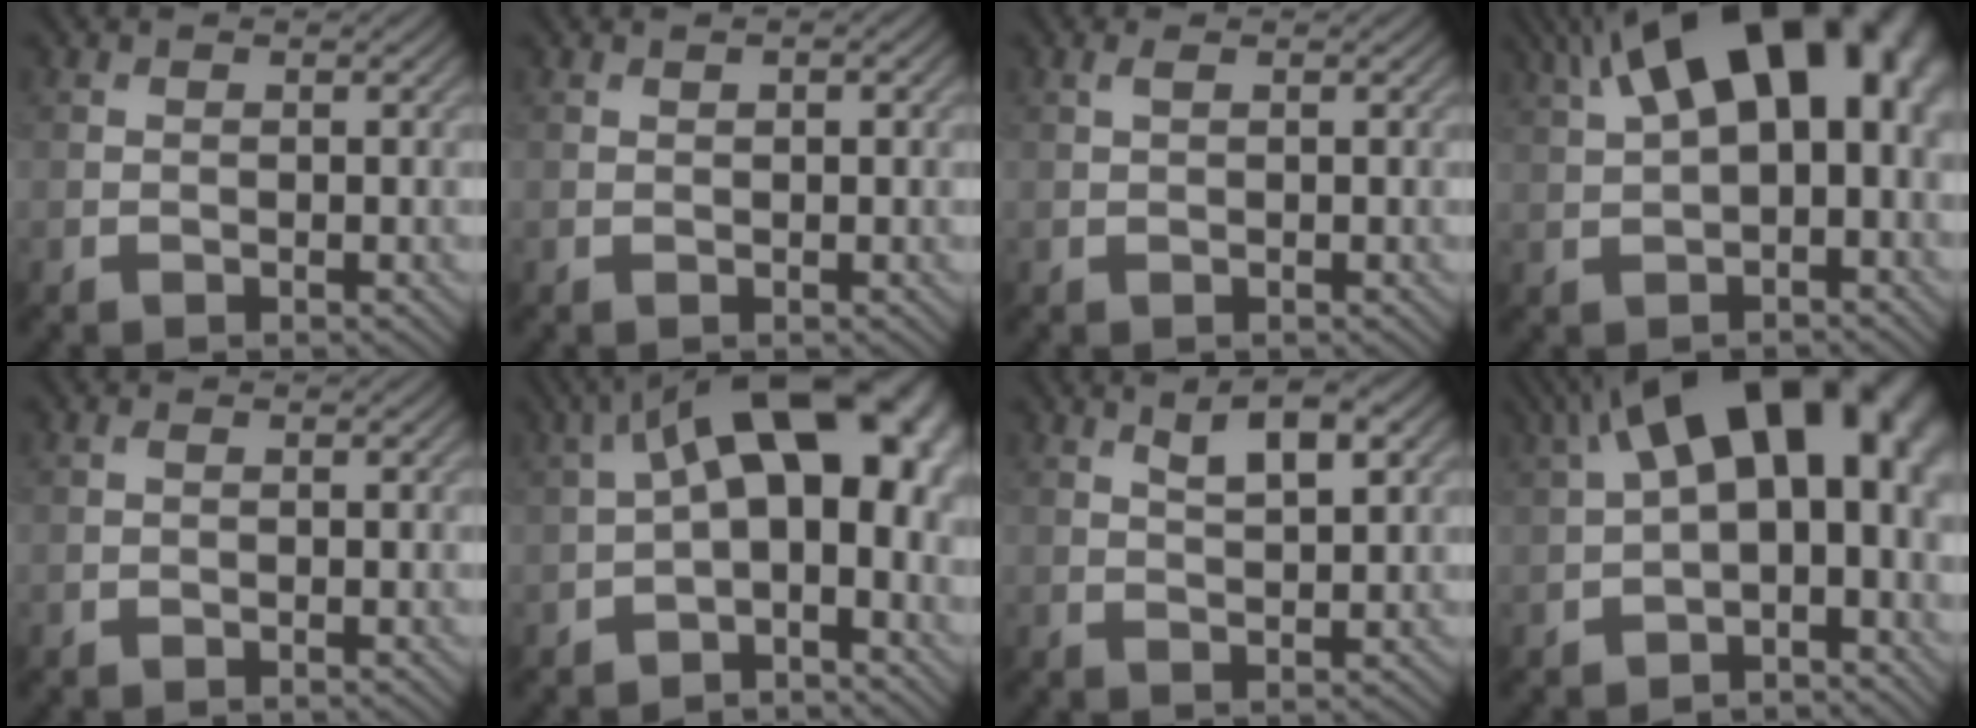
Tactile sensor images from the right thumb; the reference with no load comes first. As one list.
[{"total": 0.8, "force": [0.3, 0.2, 0.7], "torque": [-0.013, 0.002, 0.005]}, {"total": 0.6, "force": [0.3, 0.1, 0.5], "torque": [-0.015, 0.003, 0.008]}, {"total": 17.8, "force": [5.2, 9.0, 14.5], "torque": [-0.212, 0.041, 0.080]}, {"total": 0.0}, {"total": 13.8, "force": [1.0, 7.2, 11.7], "torque": [-0.193, 0.009, 0.017]}, {"total": 4.8, "force": [2.5, 1.3, 3.9], "torque": [-0.077, 0.004, 0.048]}, {"total": 17.2, "force": [3.6, 9.3, 14.0], "torque": [-0.207, 0.017, 0.070]}]